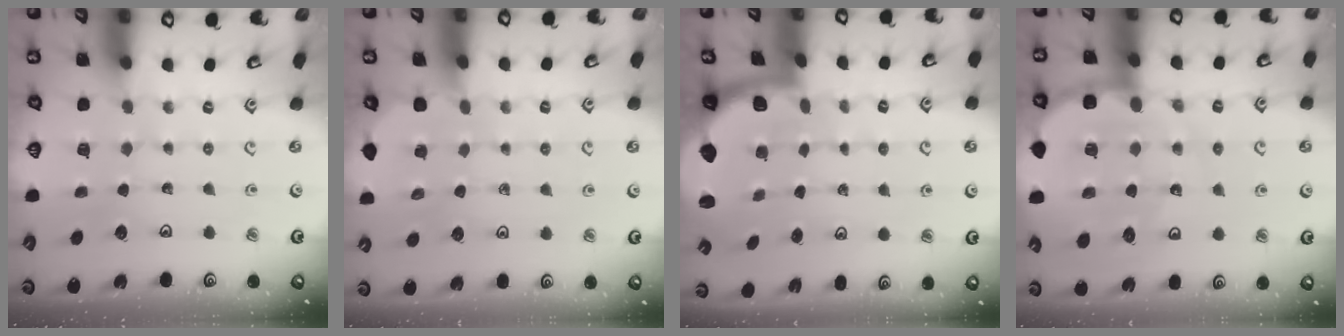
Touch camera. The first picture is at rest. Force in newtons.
{"total": 2.4, "press": 2.4, "slide": 0.1}
{"total": 1.9, "press": 1.8, "slide": 0.5}
{"total": 13.7, "press": 13.4, "slide": 3.0}